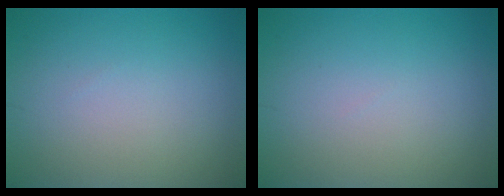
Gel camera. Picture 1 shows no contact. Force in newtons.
{"total": 0.0}